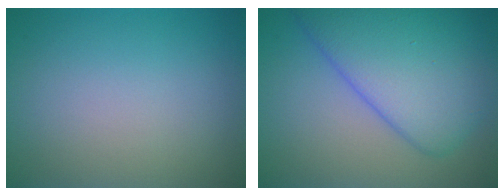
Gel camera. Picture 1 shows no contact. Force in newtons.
{"total": 8.9, "press": 8.9, "slide": 0.1}